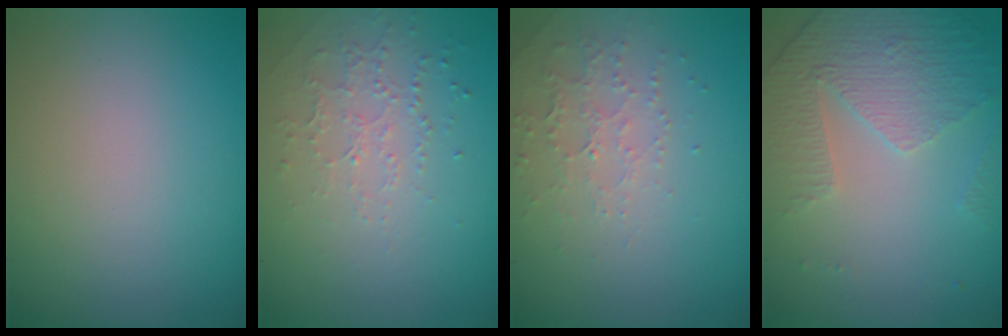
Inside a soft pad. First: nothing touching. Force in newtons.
{"total": 1.3, "press": 1.0, "slide": 0.8}
{"total": 2.2, "press": 2.1, "slide": 0.6}
{"total": 4.8, "press": 3.3, "slide": 3.6}